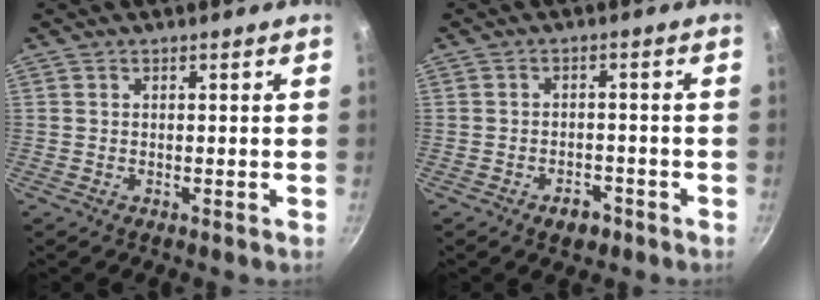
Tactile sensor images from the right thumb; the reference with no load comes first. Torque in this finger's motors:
{"motor_torque": [0.34, -0.48, -0.20, 0.03, 0.00]}